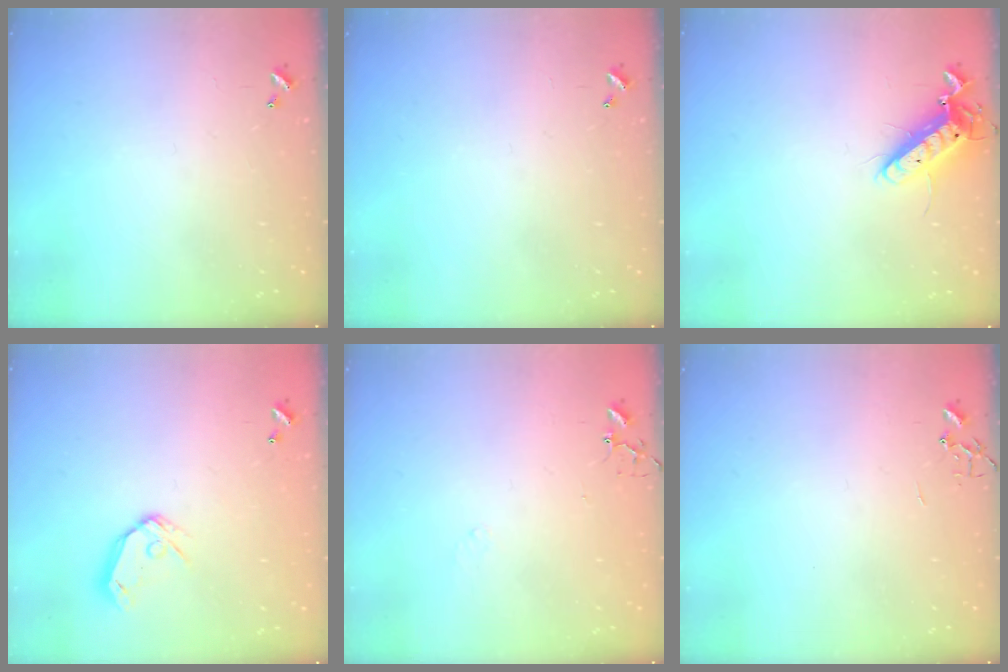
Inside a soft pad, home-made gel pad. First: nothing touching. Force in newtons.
{"total": 0.0}
{"total": 12.0, "press": 11.8, "slide": 2.1}
{"total": 8.9, "press": 8.8, "slide": 1.2}
{"total": 5.2, "press": 5.2, "slide": 0.5}
{"total": 0.0}